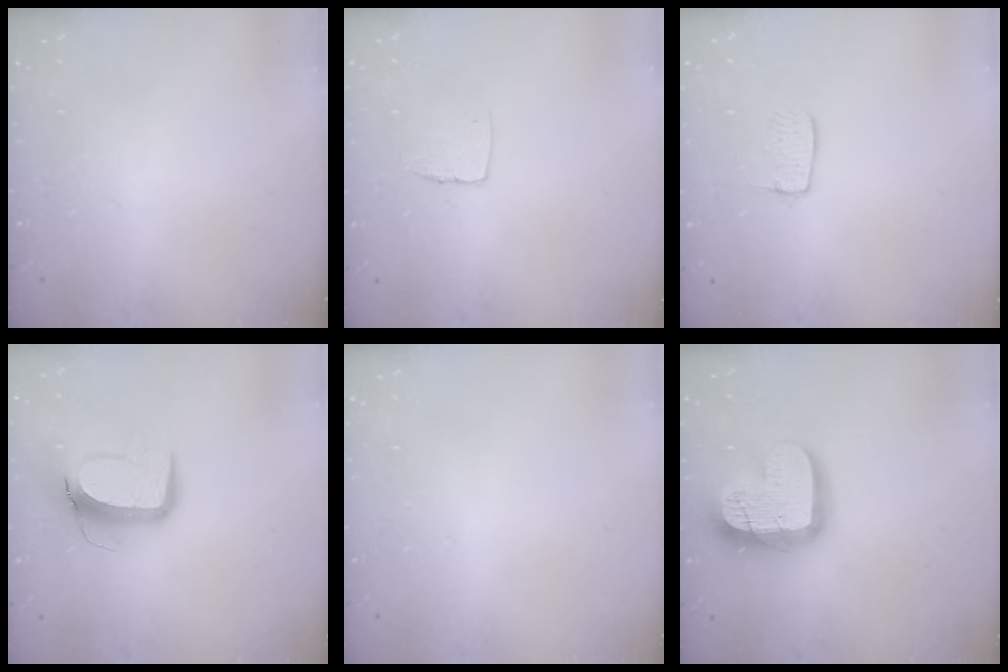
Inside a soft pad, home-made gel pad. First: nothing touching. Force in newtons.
{"total": 5.1, "press": 5.1, "slide": 0.4}
{"total": 5.6, "press": 5.6, "slide": 0.2}
{"total": 11.7, "press": 11.6, "slide": 1.2}
{"total": 0.0}
{"total": 17.4, "press": 17.4, "slide": 1.7}